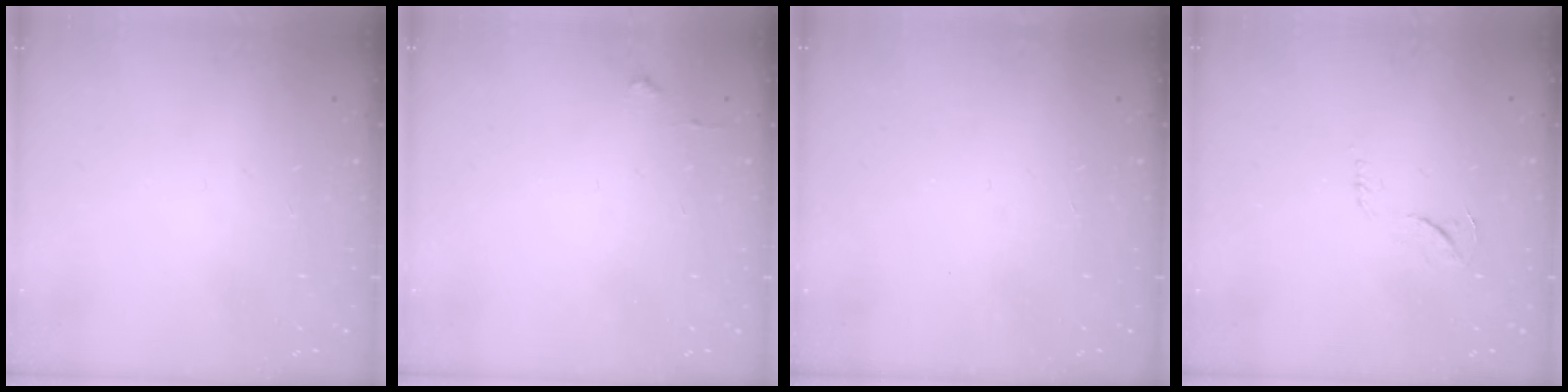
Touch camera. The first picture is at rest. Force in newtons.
{"total": 2.7, "press": 2.6, "slide": 0.4}
{"total": 1.6, "press": 1.6, "slide": 0.1}
{"total": 6.1, "press": 6.1, "slide": 0.3}